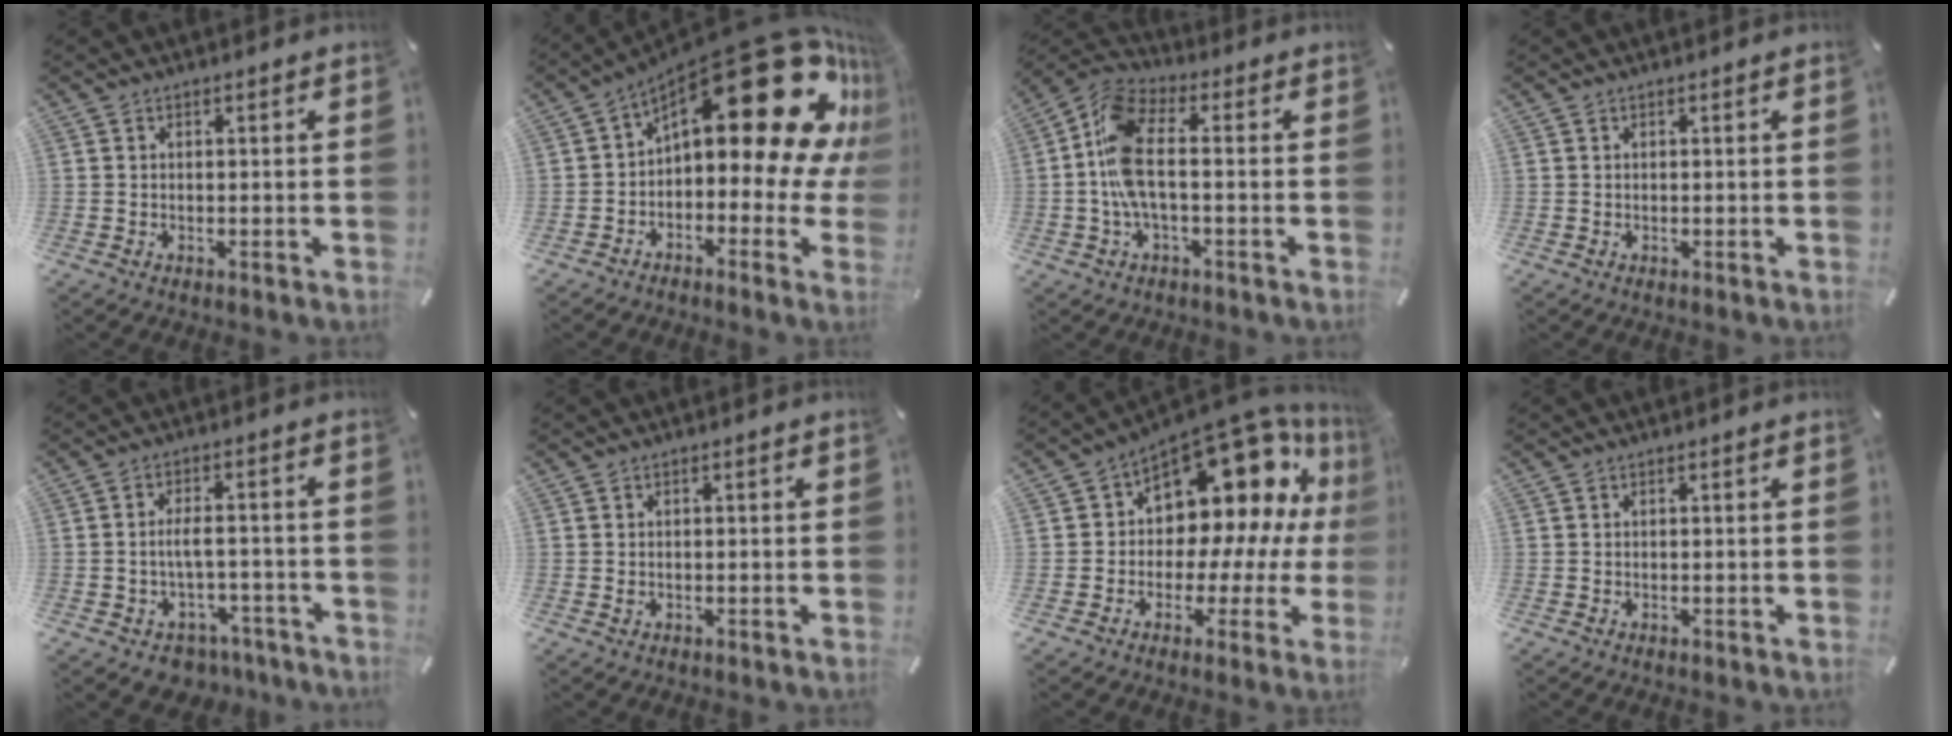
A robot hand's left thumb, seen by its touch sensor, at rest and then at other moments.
{"total": 27.1, "force": [11.9, 11.7, 21.3], "torque": [-0.282, -0.104, 0.205]}
{"total": 11.3, "force": [-0.9, 5.5, 9.9], "torque": [-0.208, 0.003, -0.013]}
{"total": 0.0}
{"total": 5.9, "force": [-1.8, 4.0, 3.9], "torque": [-0.076, 0.019, -0.032]}
{"total": 0.7, "force": [-0.1, 0.5, 0.5], "torque": [-0.010, 0.001, -0.001]}
{"total": 16.7, "force": [8.5, 10.4, 10.0], "torque": [-0.133, -0.087, 0.144]}
{"total": 0.0}